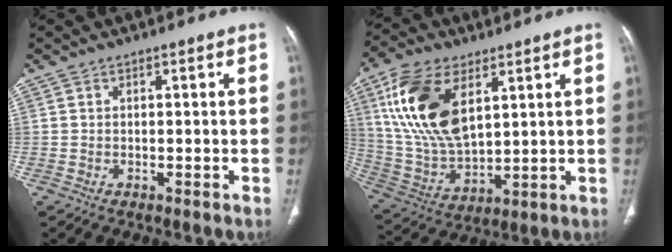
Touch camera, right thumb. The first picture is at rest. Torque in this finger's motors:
{"motor_torque": [1.08, 2.88, 2.03, 0.69, 0.22]}